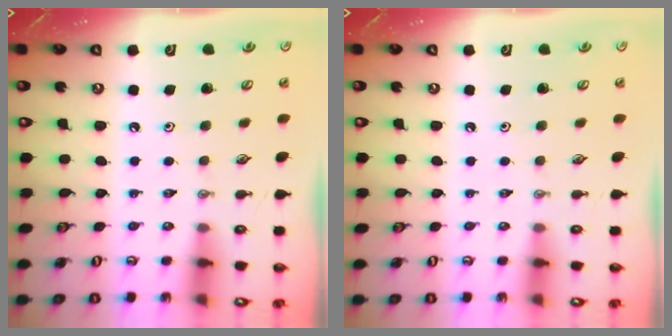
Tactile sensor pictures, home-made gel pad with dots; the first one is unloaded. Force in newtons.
{"total": 0.0}